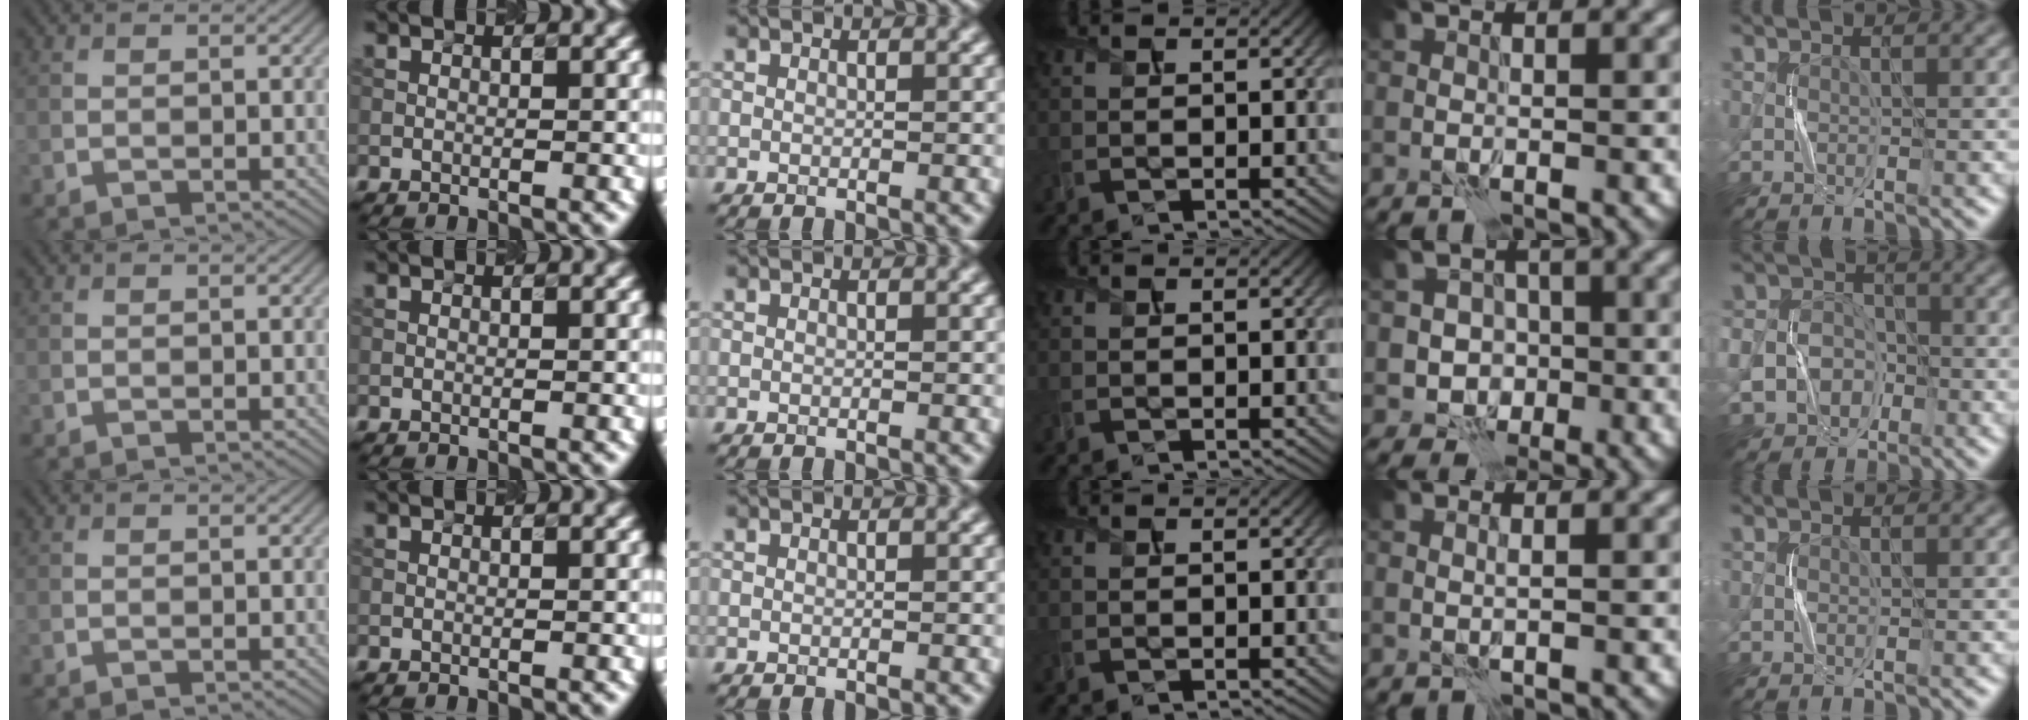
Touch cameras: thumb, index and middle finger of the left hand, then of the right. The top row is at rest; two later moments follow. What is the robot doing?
{"motion": "press", "object": "gel pad"}